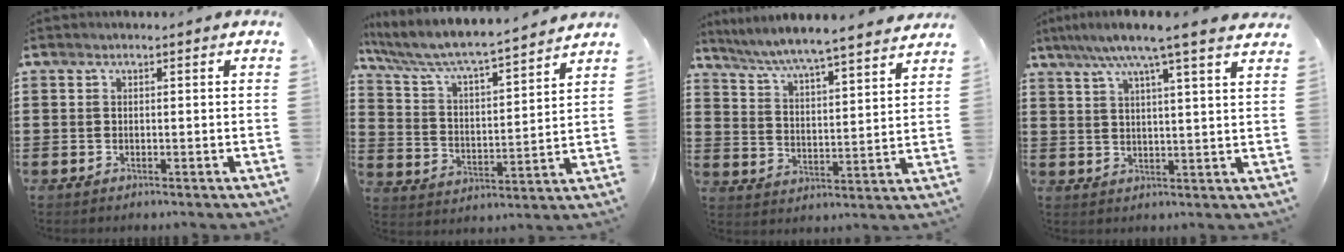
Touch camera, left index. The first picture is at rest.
{"total": 5.9, "force": [5.4, 0.2, 2.3], "torque": [-0.070, -0.041, 0.084]}
{"total": 5.5, "force": [5.2, -0.6, 1.5], "torque": [-0.054, -0.037, 0.087]}
{"total": 7.5, "force": [5.6, -0.2, 4.9], "torque": [-0.111, -0.016, 0.095]}